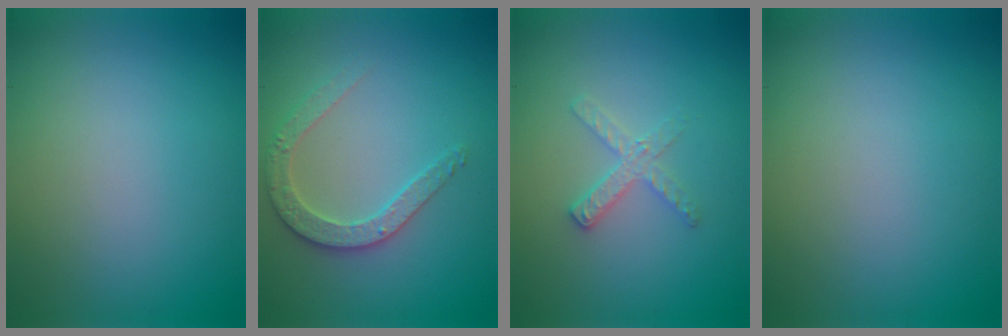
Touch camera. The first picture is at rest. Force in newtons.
{"total": 2.8, "press": 2.7, "slide": 0.5}
{"total": 2.0, "press": 2.0, "slide": 0.2}
{"total": 0.0}